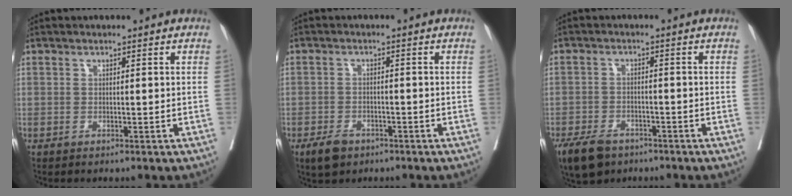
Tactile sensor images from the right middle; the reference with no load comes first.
{"total": 3.6, "force": [-2.4, 2.0, 1.7], "torque": [-0.034, -0.001, -0.036]}
{"total": 7.2, "force": [-5.2, 3.9, 3.2], "torque": [-0.060, -0.005, -0.086]}